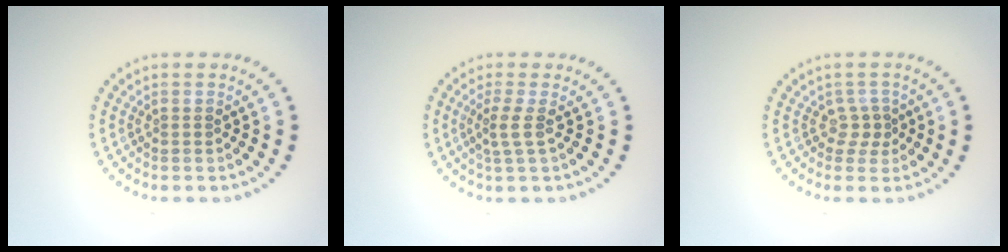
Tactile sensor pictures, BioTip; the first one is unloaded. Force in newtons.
{"total": 1.7, "press": 1.3, "slide": 1.1}
{"total": 1.5, "press": 1.0, "slide": 1.2}